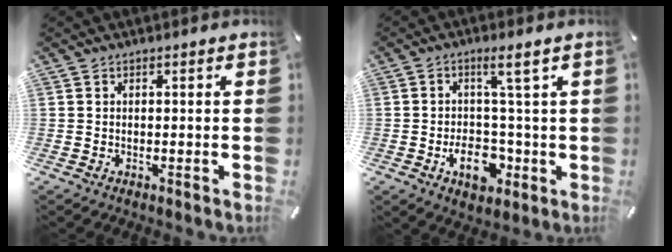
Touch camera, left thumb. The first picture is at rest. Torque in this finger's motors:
{"motor_torque": [0.97, 1.03, 0.70, 0.46, 0.09]}